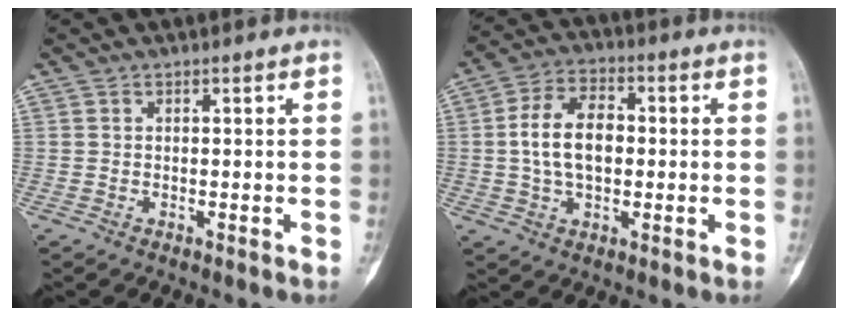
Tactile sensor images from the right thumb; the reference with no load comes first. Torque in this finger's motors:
{"motor_torque": [1.54, 1.53, 0.65, -0.53, 0.34]}